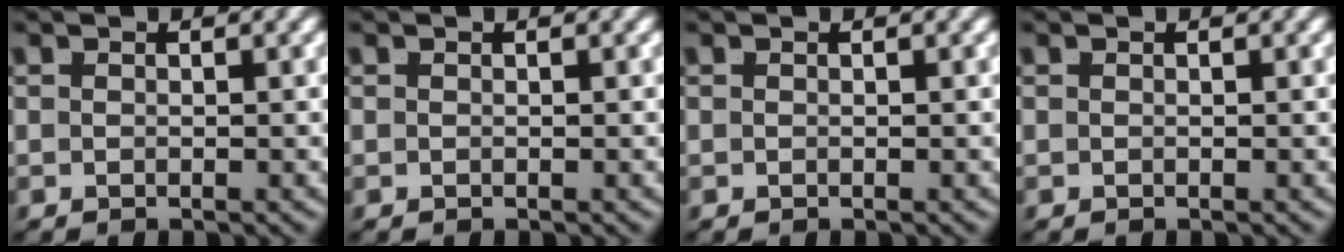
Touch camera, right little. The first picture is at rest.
{"total": 0.0}
{"total": 0.0}
{"total": 0.0}